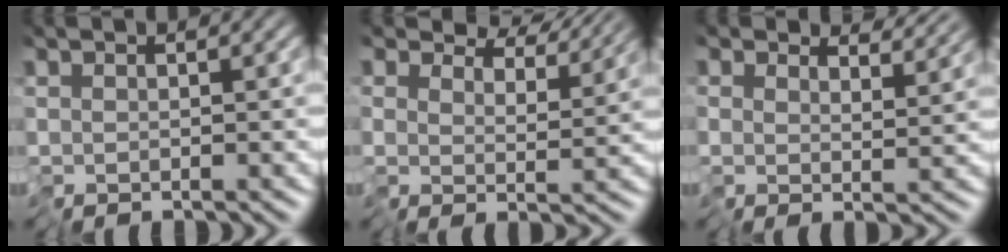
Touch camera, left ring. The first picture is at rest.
{"total": 5.3, "force": [5.2, 0.8, 0.7], "torque": [-0.019, 0.005, 0.074]}
{"total": 3.8, "force": [3.8, 0.3, 0.2], "torque": [-0.007, 0.008, 0.055]}